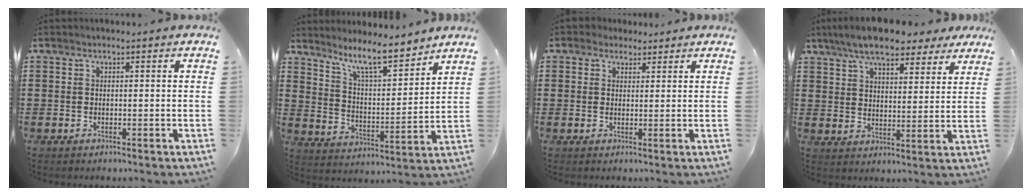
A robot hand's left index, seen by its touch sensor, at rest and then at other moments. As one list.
[{"total": 9.2, "force": [7.8, 1.2, 4.7], "torque": [-0.099, -0.039, 0.136]}, {"total": 2.1, "force": [1.7, 1.3, 0.2], "torque": [-0.011, 0.007, 0.032]}, {"total": 8.7, "force": [7.4, 2.2, 4.0], "torque": [-0.097, -0.012, 0.137]}]